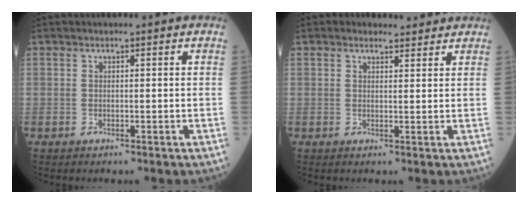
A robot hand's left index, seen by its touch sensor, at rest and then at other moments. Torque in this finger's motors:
{"motor_torque": [1.06, -1.08, 0.19, 0.01]}